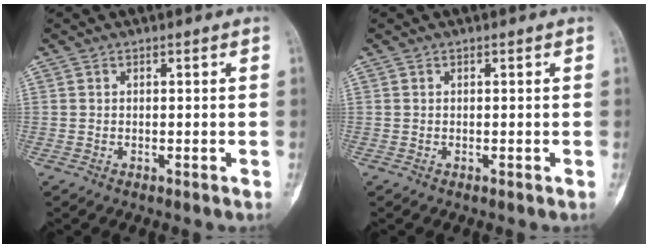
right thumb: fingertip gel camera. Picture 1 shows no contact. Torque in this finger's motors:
{"motor_torque": [2.03, 2.08, 0.12, 0.01, 0.00]}